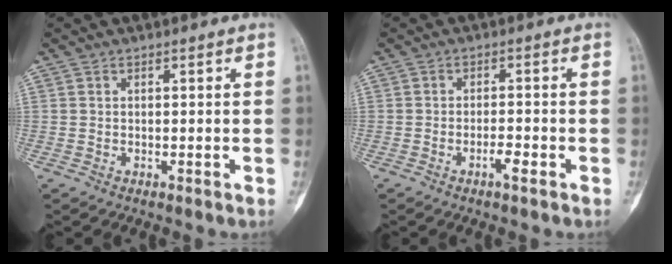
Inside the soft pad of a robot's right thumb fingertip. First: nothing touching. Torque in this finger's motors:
{"motor_torque": [0.08, 0.13, -0.10, -0.02, -0.03]}